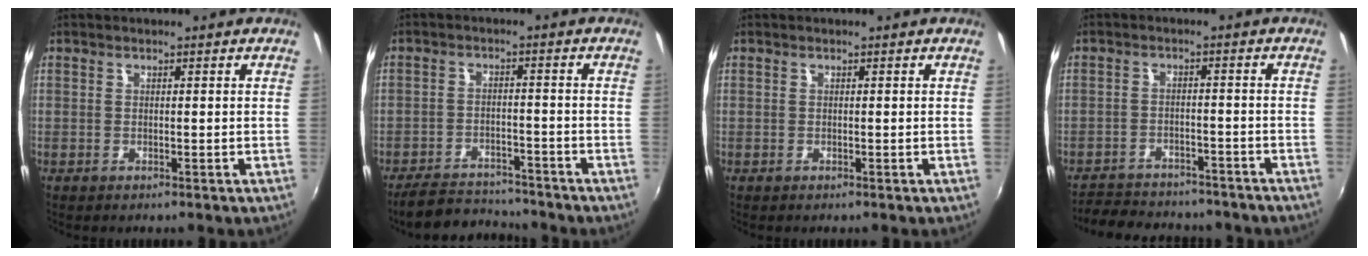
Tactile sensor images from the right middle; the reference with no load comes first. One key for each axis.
{"total": 9.3, "fx": -8.7, "fy": 2.2, "fz": 2.3, "tx": -0.070, "ty": 0.004, "tz": -0.133}
{"total": 0.0}
{"total": 14.8, "fx": -12.7, "fy": 5.1, "fz": 5.7, "tx": -0.127, "ty": -0.003, "tz": -0.172}